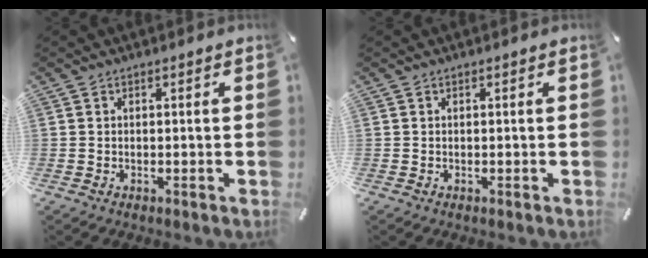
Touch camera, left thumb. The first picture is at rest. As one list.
[{"total": 0.0}]